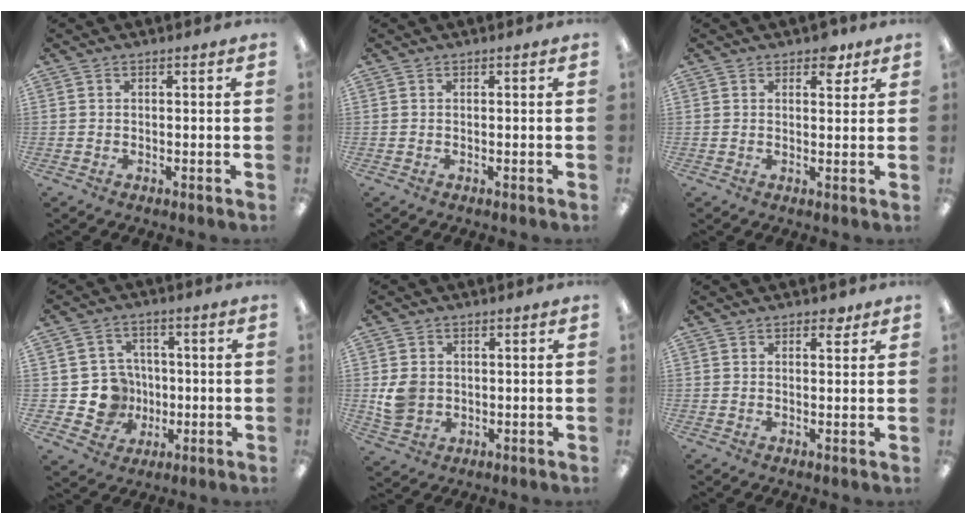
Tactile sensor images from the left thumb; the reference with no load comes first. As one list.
[{"total": 0.0}, {"total": 4.3, "force": [2.7, 2.3, 2.4], "torque": [-0.020, -0.006, 0.043]}, {"total": 9.8, "force": [-0.9, 9.4, 2.8], "torque": [-0.067, 0.010, -0.006]}, {"total": 5.8, "force": [0.5, 5.1, 2.7], "torque": [-0.045, 0.005, 0.012]}, {"total": 2.7, "force": [1.9, 1.4, 1.3], "torque": [-0.005, -0.007, 0.028]}]